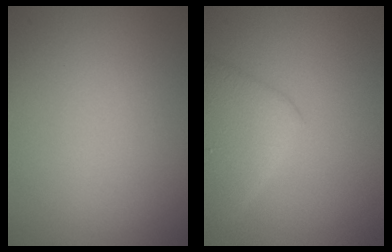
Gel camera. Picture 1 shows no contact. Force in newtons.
{"total": 3.9, "press": 3.9, "slide": 0.2}